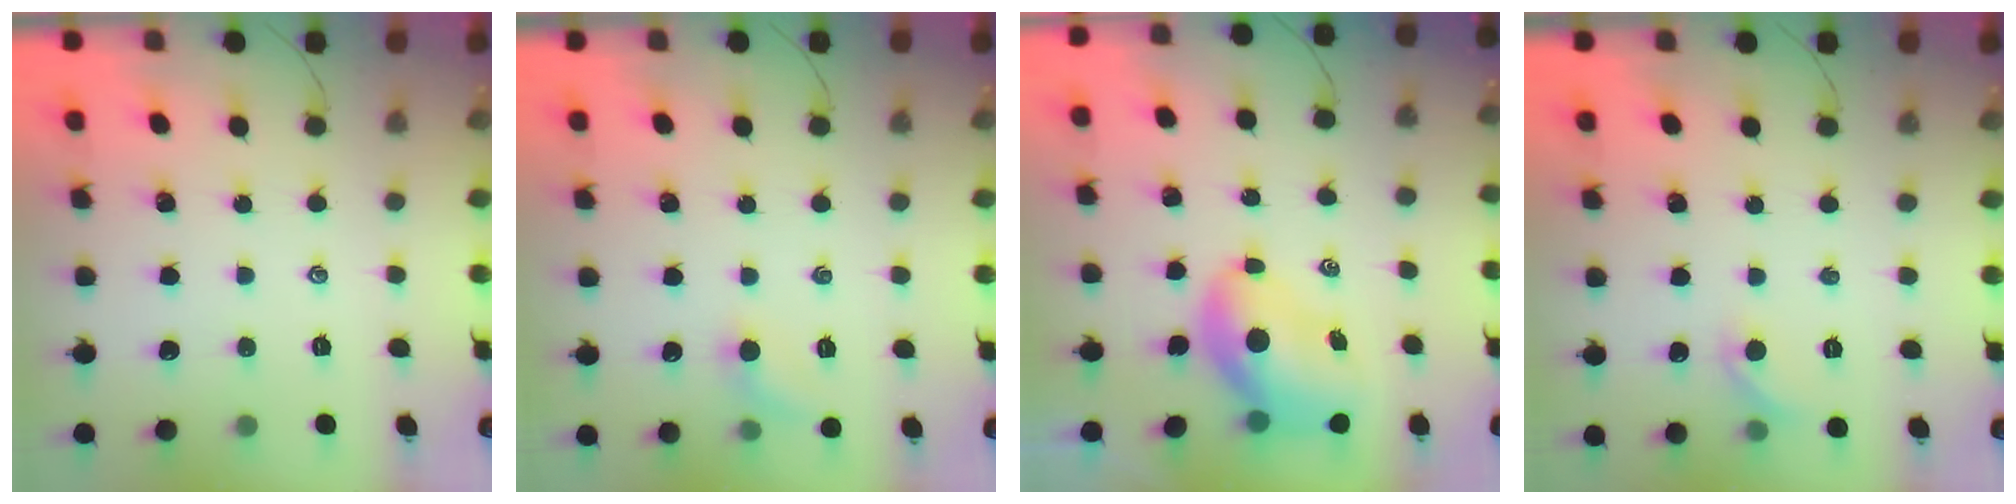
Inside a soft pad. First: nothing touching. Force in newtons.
{"total": 6.0, "press": 5.7, "slide": 1.7}
{"total": 7.8, "press": 7.5, "slide": 2.3}
{"total": 5.9, "press": 5.6, "slide": 1.6}